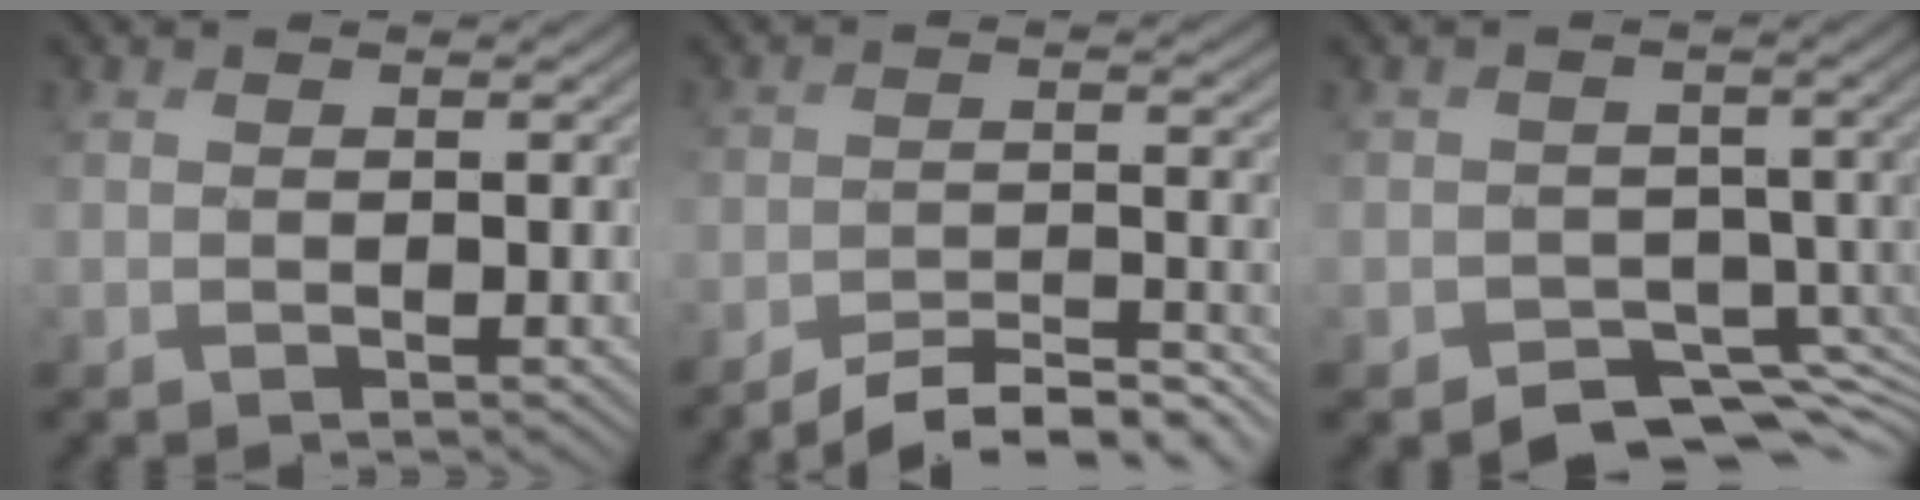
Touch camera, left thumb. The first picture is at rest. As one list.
[{"total": 7.3, "force": [-6.9, 0.9, 2.1], "torque": [-0.024, 0.001, -0.109]}, {"total": 5.9, "force": [-3.4, 4.4, 1.8], "torque": [-0.017, -0.036, -0.056]}]